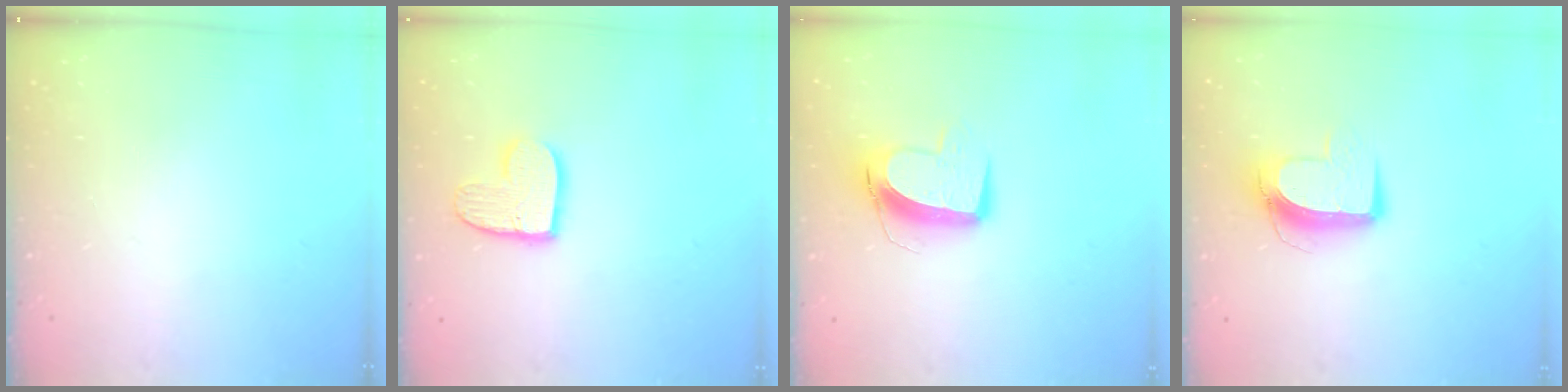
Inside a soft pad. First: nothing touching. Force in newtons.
{"total": 10.7, "press": 10.7, "slide": 0.8}
{"total": 10.6, "press": 10.5, "slide": 1.2}
{"total": 10.2, "press": 10.2, "slide": 0.6}